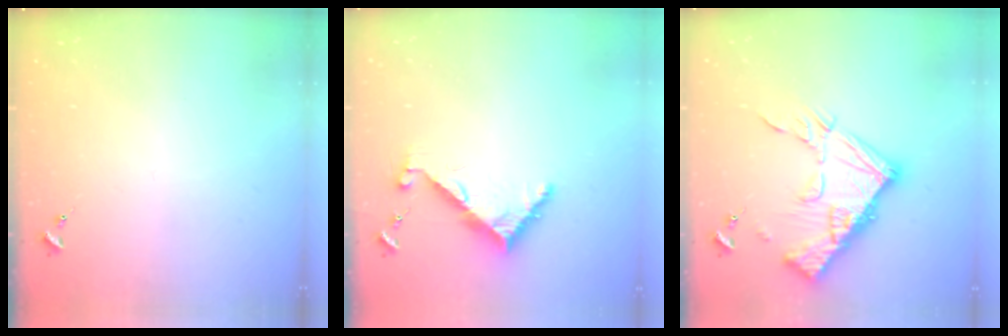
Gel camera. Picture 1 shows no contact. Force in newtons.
{"total": 7.5, "press": 7.5, "slide": 0.1}
{"total": 17.9, "press": 17.8, "slide": 1.7}